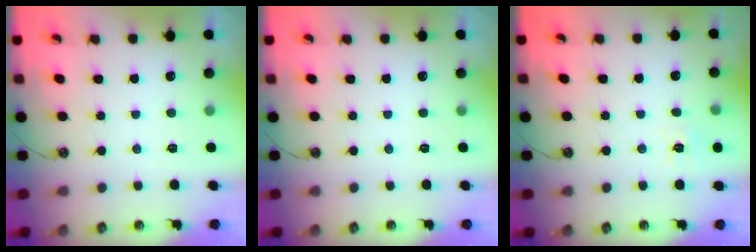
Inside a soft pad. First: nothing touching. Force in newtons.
{"total": 0.0}
{"total": 6.1, "press": 6.1, "slide": 0.7}